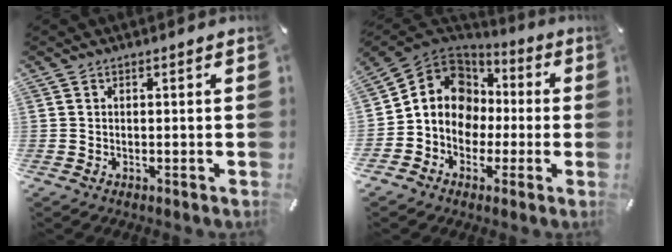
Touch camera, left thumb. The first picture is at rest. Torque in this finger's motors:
{"motor_torque": [1.09, 2.68, 0.84, 0.78, 0.17]}